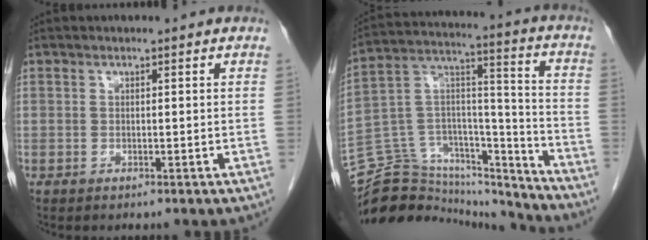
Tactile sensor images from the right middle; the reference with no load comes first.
{"total": 23.7, "force": [-22.2, 6.5, 5.3], "torque": [-0.127, 0.053, -0.351]}